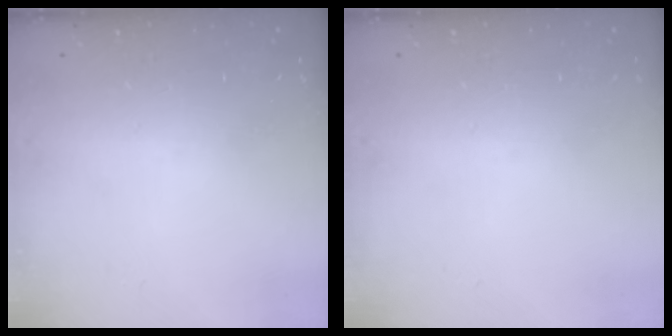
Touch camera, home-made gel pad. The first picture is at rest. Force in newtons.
{"total": 0.0}